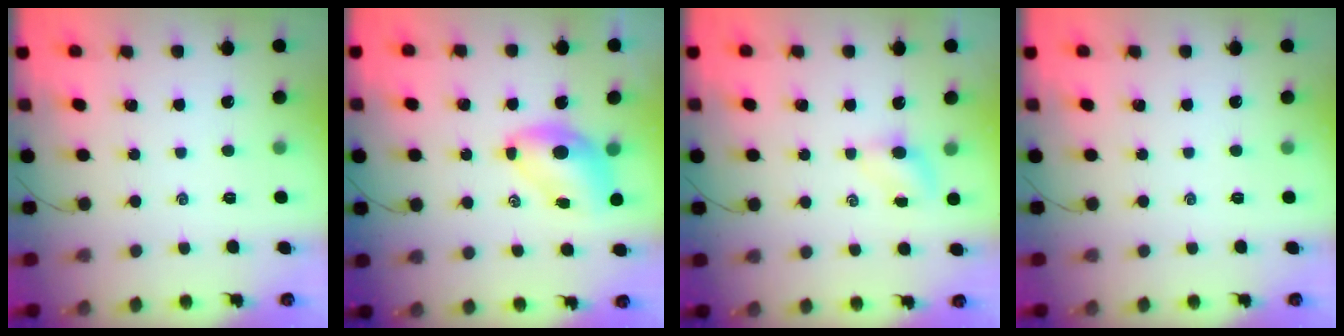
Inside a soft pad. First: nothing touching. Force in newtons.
{"total": 7.0, "press": 6.9, "slide": 1.2}
{"total": 4.0, "press": 3.8, "slide": 1.0}
{"total": 0.0}